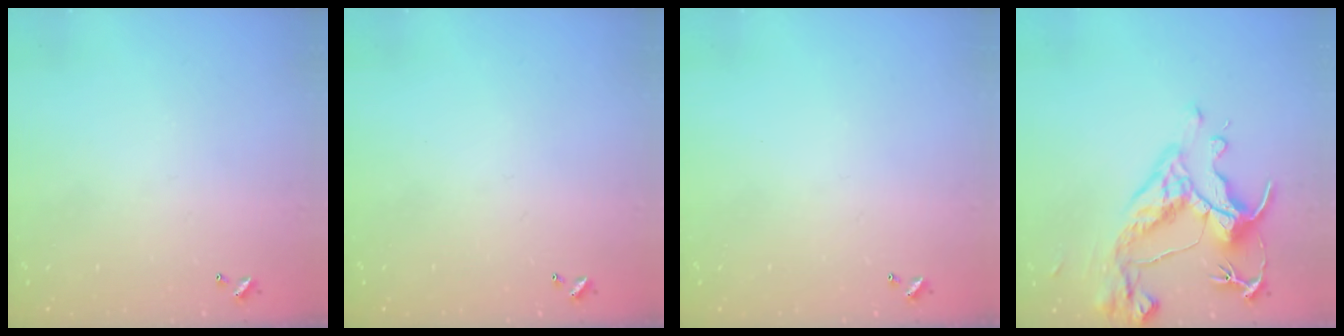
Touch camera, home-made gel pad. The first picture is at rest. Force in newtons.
{"total": 0.0}
{"total": 0.0}
{"total": 9.1, "press": 9.0, "slide": 1.6}